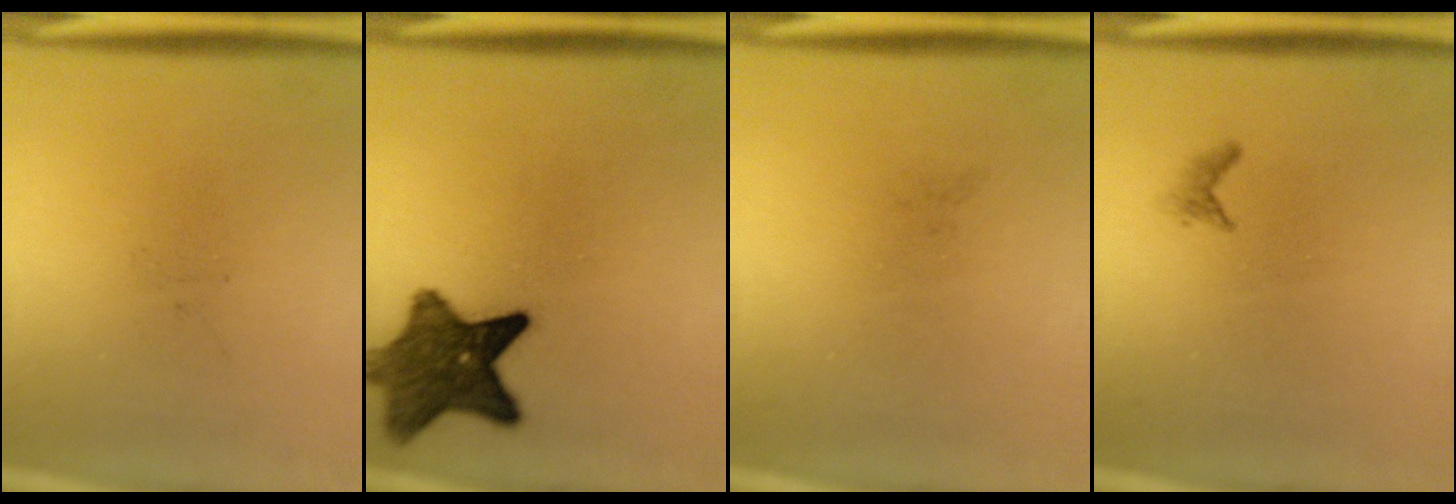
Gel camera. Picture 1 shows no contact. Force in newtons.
{"total": 9.7}
{"total": 0.0}
{"total": 0.7}